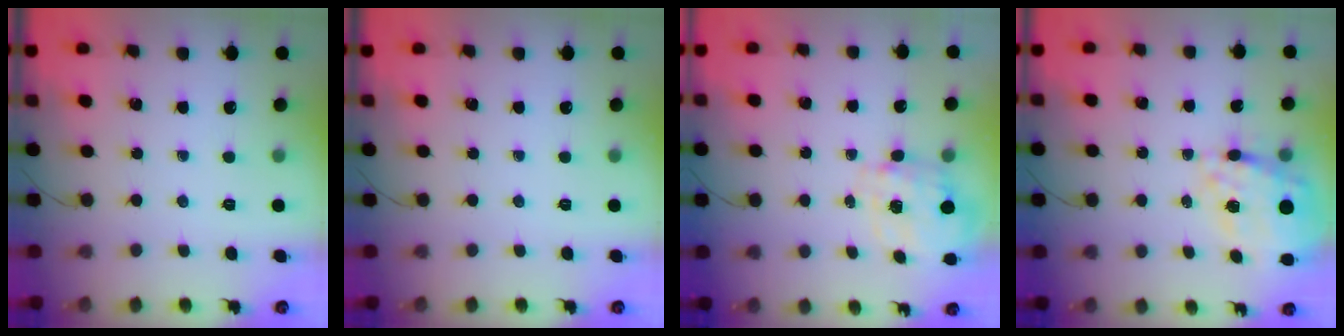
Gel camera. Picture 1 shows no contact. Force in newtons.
{"total": 0.0}
{"total": 2.5, "press": 2.3, "slide": 1.0}
{"total": 18.6, "press": 18.2, "slide": 3.7}